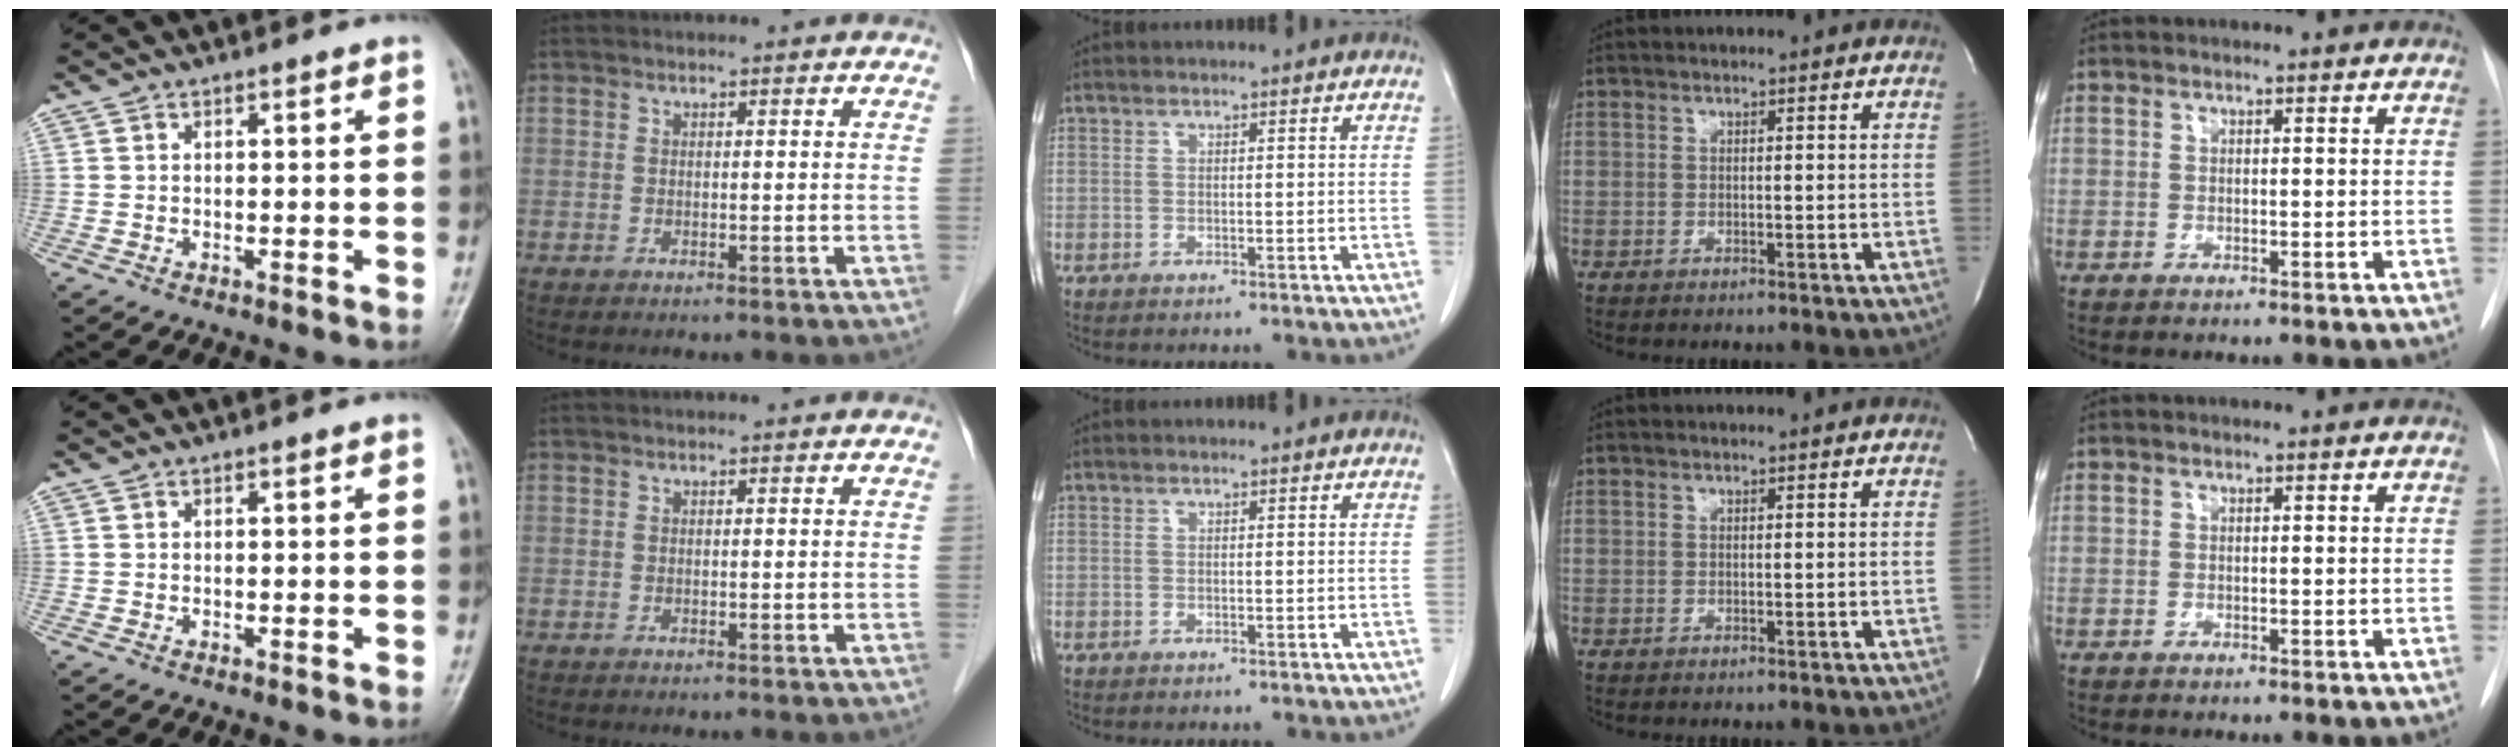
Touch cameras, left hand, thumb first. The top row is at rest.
{}